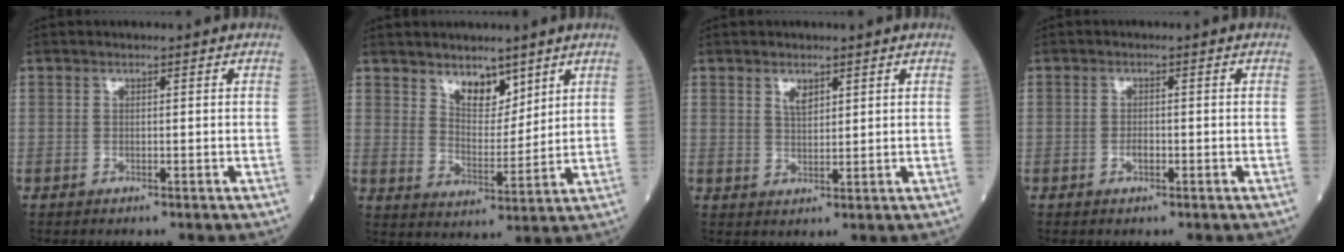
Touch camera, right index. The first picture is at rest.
{"total": 6.0, "force": [4.3, 2.9, 2.9], "torque": [-0.044, -0.011, 0.081]}
{"total": 2.3, "force": [1.4, 1.1, 1.4], "torque": [-0.026, -0.001, 0.030]}
{"total": 1.4, "force": [-0.5, 0.6, 1.1], "torque": [-0.022, 0.001, -0.009]}